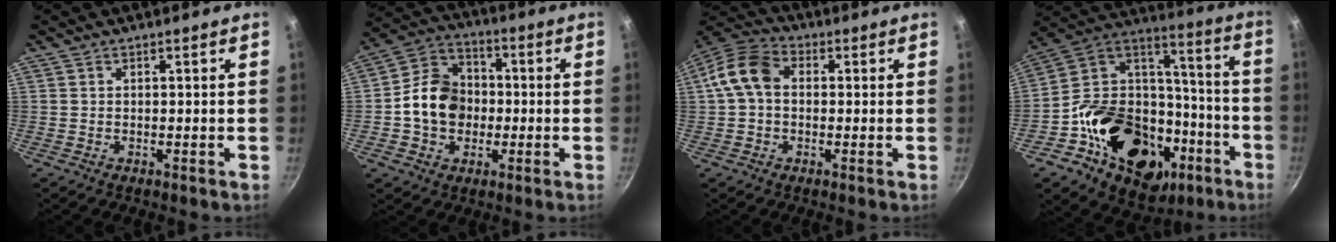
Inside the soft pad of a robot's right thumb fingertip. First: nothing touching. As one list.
[{"total": 12.3, "force": [-1.0, 10.1, 6.9], "torque": [-0.089, 0.025, -0.032]}, {"total": 9.0, "force": [0.7, 6.6, 6.1], "torque": [-0.102, 0.027, -0.004]}, {"total": 31.3, "force": [-12.6, 22.2, 18.2], "torque": [-0.259, 0.089, -0.192]}]